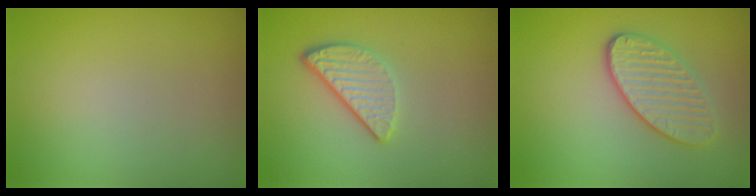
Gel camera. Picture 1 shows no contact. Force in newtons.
{"total": 3.2, "press": 2.6, "slide": 1.9}
{"total": 3.4, "press": 3.2, "slide": 1.2}